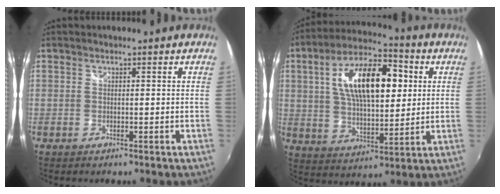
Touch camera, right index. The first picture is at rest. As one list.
[{"total": 18.5, "force": [4.4, 8.6, 15.8], "torque": [-0.281, 0.030, 0.074]}]